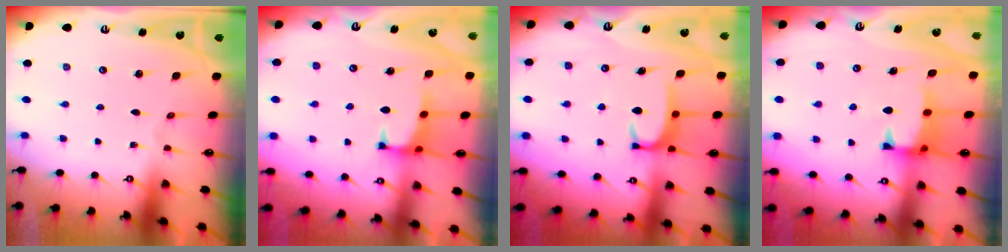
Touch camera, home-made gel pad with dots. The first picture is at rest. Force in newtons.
{"total": 1.3, "press": 1.2, "slide": 0.7}
{"total": 3.5, "press": 3.4, "slide": 0.5}
{"total": 0.8, "press": 0.2, "slide": 0.8}